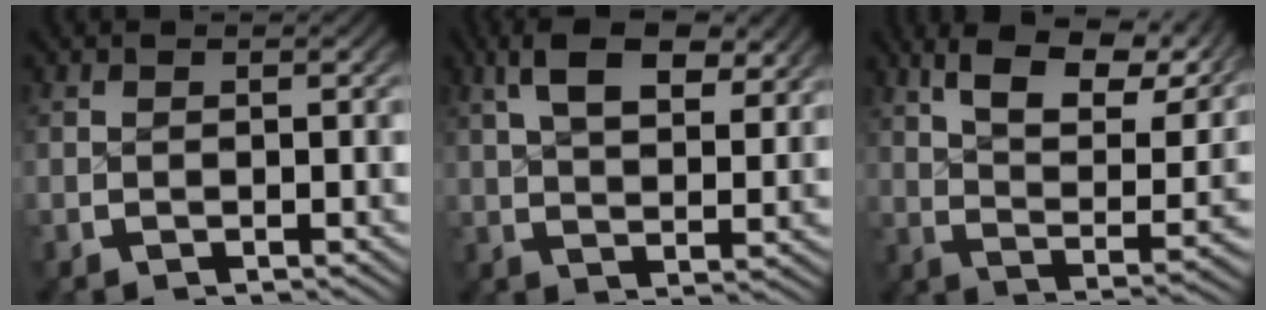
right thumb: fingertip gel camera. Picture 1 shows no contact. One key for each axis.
{"total": 6.7, "fx": 3.9, "fy": 2.7, "fz": 4.7, "tx": -0.064, "ty": 0.009, "tz": 0.062}
{"total": 13.3, "fx": 6.3, "fy": 6.4, "fz": 9.8, "tx": -0.151, "ty": 0.019, "tz": 0.086}